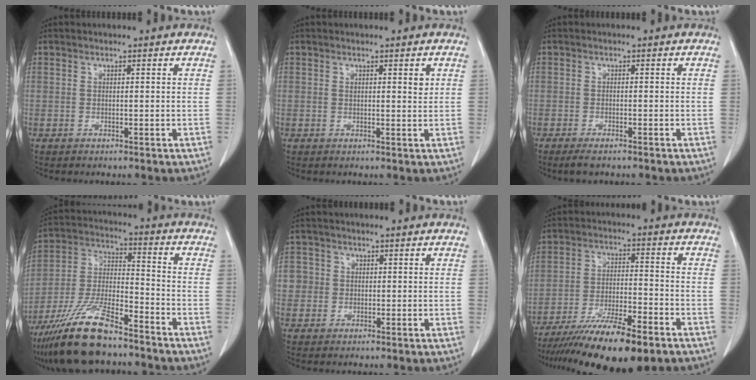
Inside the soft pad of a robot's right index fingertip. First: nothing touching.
{"total": 1.6, "force": [0.8, 0.5, 1.4], "torque": [-0.020, -0.004, 0.011]}
{"total": 2.3, "force": [-1.7, 0.5, 1.4], "torque": [-0.025, -0.004, -0.028]}
{"total": 15.0, "force": [-11.5, 2.9, 9.2], "torque": [-0.193, -0.013, -0.213]}
{"total": 3.0, "force": [0.1, 3.0, 0.1], "torque": [0.014, 0.008, 0.001]}
{"total": 16.1, "force": [-11.8, 2.4, 10.6], "torque": [-0.174, -0.028, -0.198]}